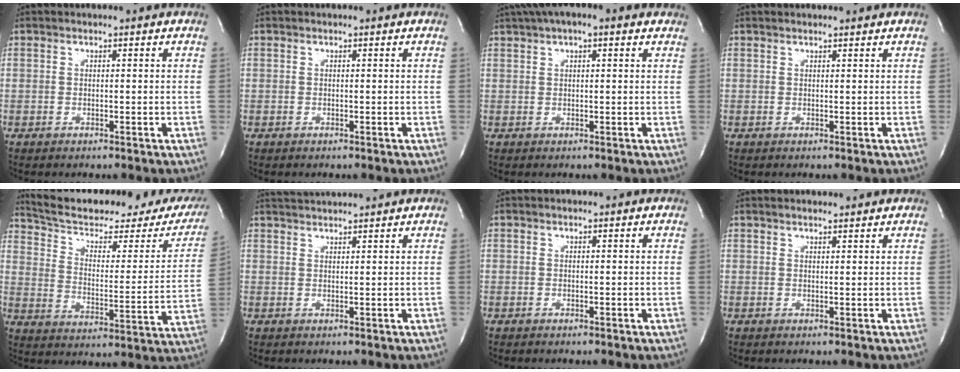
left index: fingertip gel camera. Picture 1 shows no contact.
{"total": 0.0}
{"total": 8.0, "force": [5.4, 2.2, 5.4], "torque": [-0.090, 0.042, 0.080]}
{"total": 1.9, "force": [1.8, 0.1, 0.4], "torque": [-0.010, 0.012, 0.025]}
{"total": 27.0, "force": [23.7, 6.2, 11.5], "torque": [-0.177, -0.041, 0.308]}
{"total": 4.7, "force": [4.6, -0.9, 0.9], "torque": [-0.015, 0.023, 0.074]}
{"total": 0.0}
{"total": 3.2, "force": [3.1, 0.3, 0.8], "torque": [-0.017, 0.014, 0.041]}